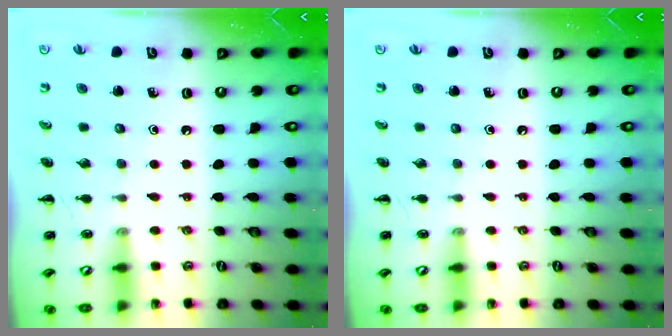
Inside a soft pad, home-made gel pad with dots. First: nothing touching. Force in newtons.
{"total": 0.0}